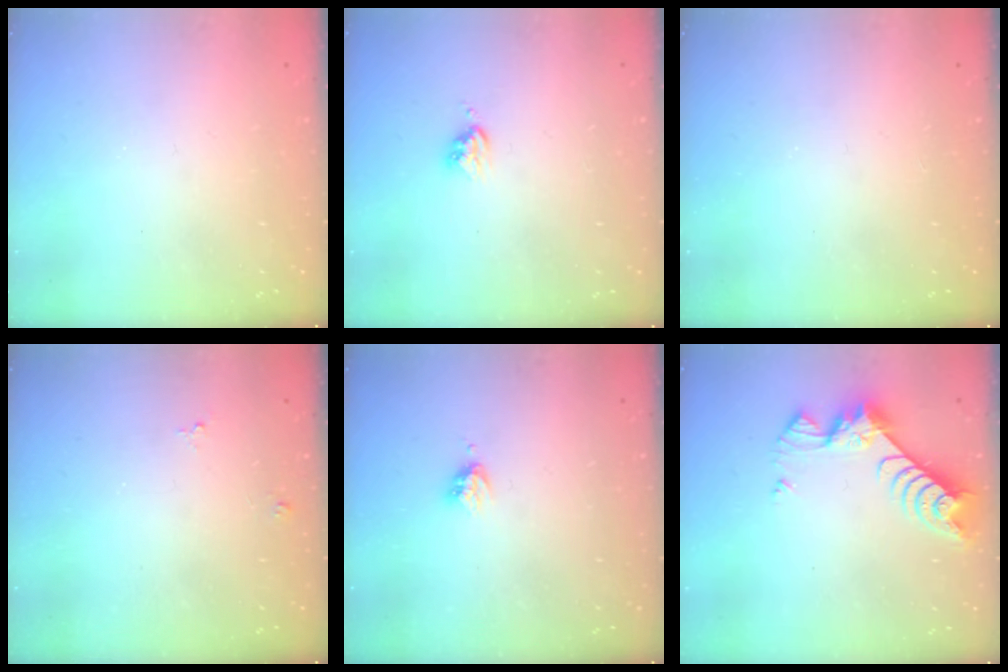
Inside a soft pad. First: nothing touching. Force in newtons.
{"total": 3.7, "press": 3.7, "slide": 0.5}
{"total": 1.7, "press": 1.7, "slide": 0.2}
{"total": 4.1, "press": 4.1, "slide": 0.4}
{"total": 3.2, "press": 3.2, "slide": 0.3}
{"total": 7.6, "press": 7.5, "slide": 0.7}